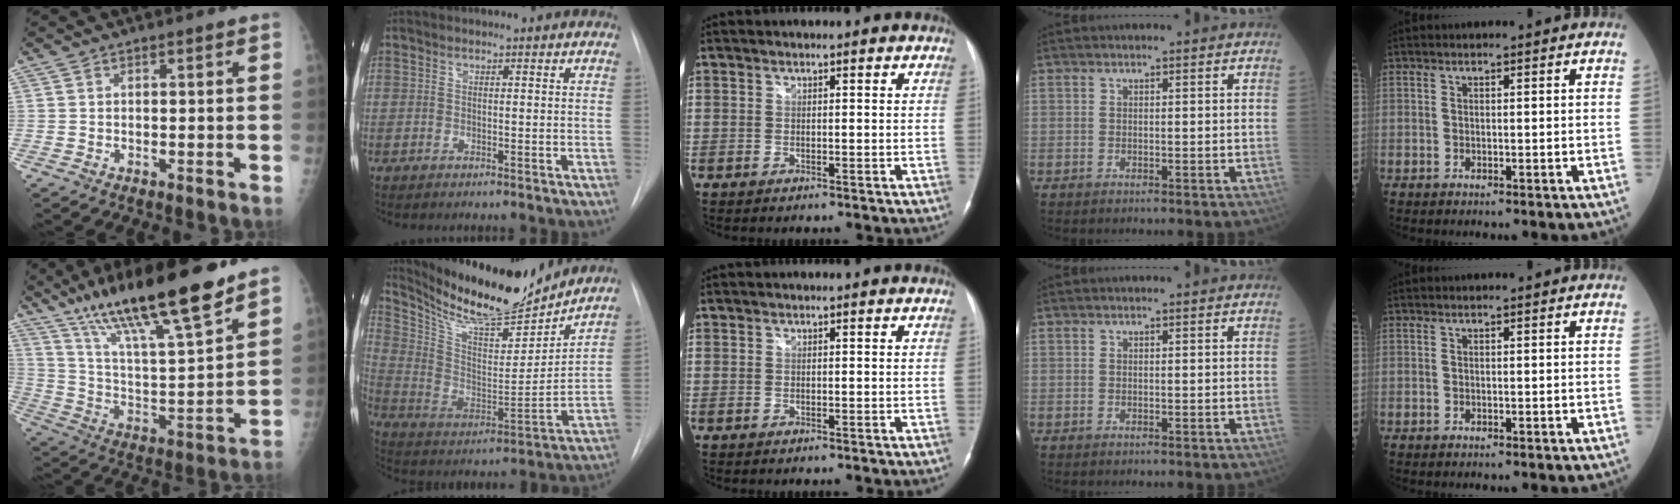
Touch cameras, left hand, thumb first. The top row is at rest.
{"thumb": {"total": 22.9, "force": [16.4, 3.6, 15.6], "torque": [-0.254, -0.067, 0.288]}, "index": {"total": 19.3, "force": [17.3, 3.2, 7.8], "torque": [-0.155, -0.027, 0.293]}}